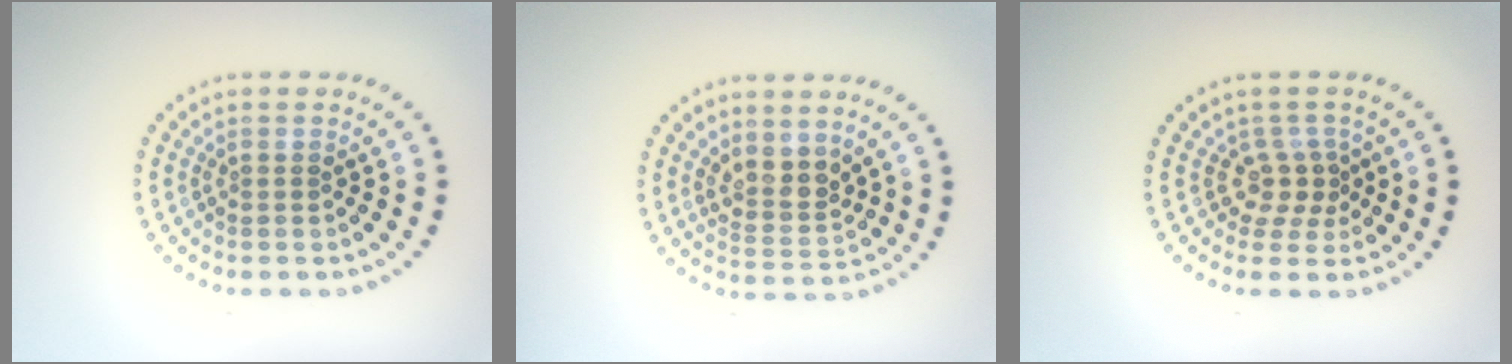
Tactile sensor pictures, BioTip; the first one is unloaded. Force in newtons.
{"total": 2.6, "press": 2.1, "slide": 1.5}
{"total": 2.4, "press": 1.6, "slide": 1.8}